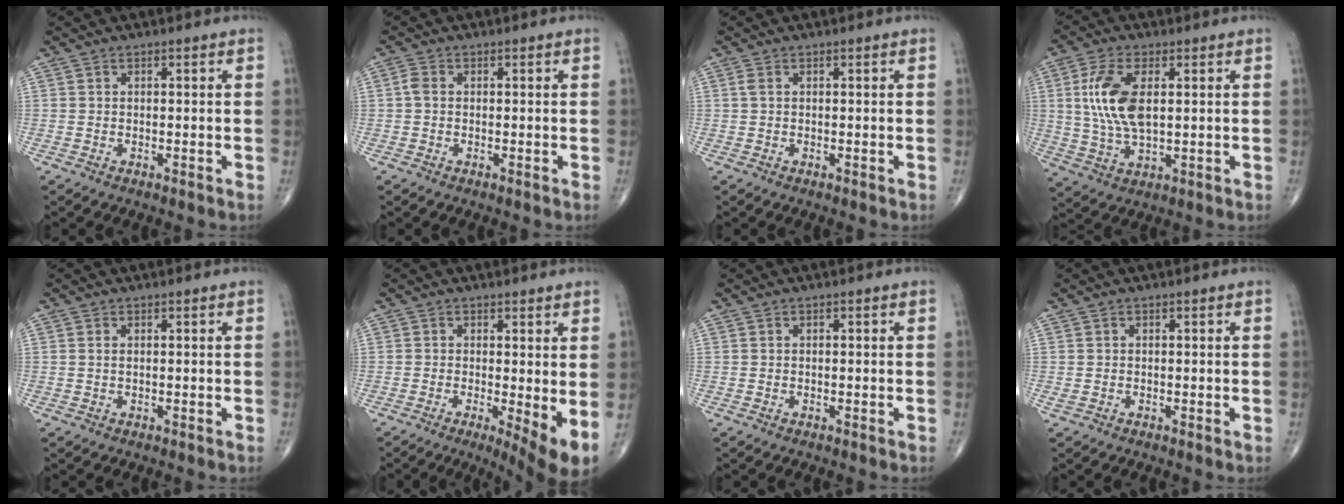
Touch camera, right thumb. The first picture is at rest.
{"total": 1.7, "force": [0.0, 1.2, 1.2], "torque": [-0.024, 0.004, -0.004]}
{"total": 0.9, "force": [0.2, 0.5, 0.7], "torque": [-0.023, 0.009, 0.006]}
{"total": 11.2, "force": [2.0, 5.3, 9.6], "torque": [-0.203, -0.006, 0.042]}
{"total": 0.5, "force": [0.2, 0.2, 0.5], "torque": [-0.011, 0.002, 0.004]}
{"total": 7.0, "force": [-0.5, 1.8, 6.7], "torque": [-0.102, -0.020, -0.007]}
{"total": 0.0}
{"total": 0.7, "force": [0.0, 0.5, 0.5], "torque": [-0.013, 0.002, 0.003]}